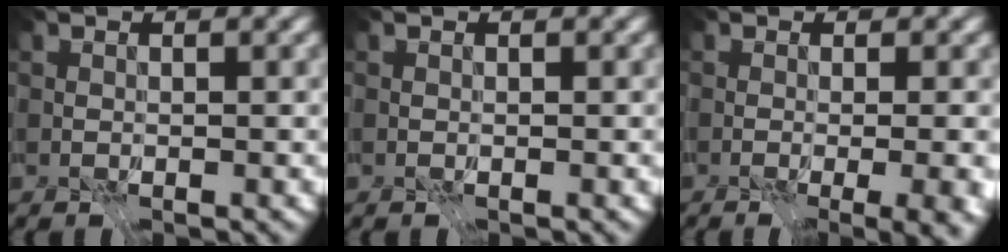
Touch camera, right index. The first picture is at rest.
{"total": 0.0}
{"total": 7.3, "force": [-1.9, 3.1, 6.4], "torque": [-0.060, -0.017, 0.007]}